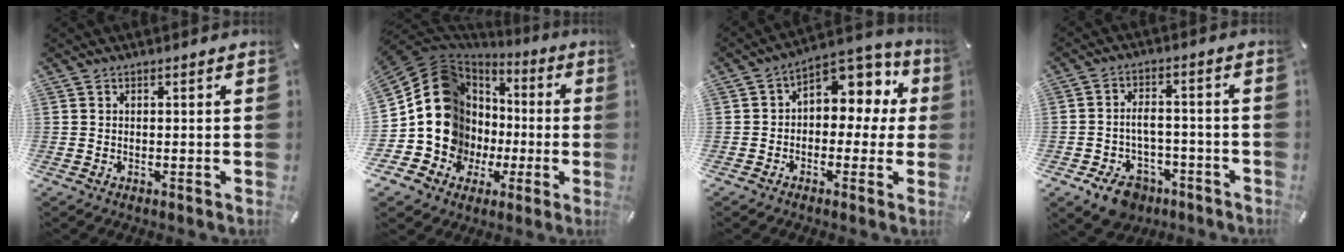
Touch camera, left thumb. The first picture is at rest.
{"total": 17.2, "force": [-0.8, 15.9, 6.7], "torque": [-0.143, -0.026, 0.012]}
{"total": 7.7, "force": [2.5, 5.8, 4.5], "torque": [-0.058, -0.026, 0.042]}
{"total": 8.3, "force": [-3.7, 5.9, 4.6], "torque": [-0.076, 0.028, -0.062]}